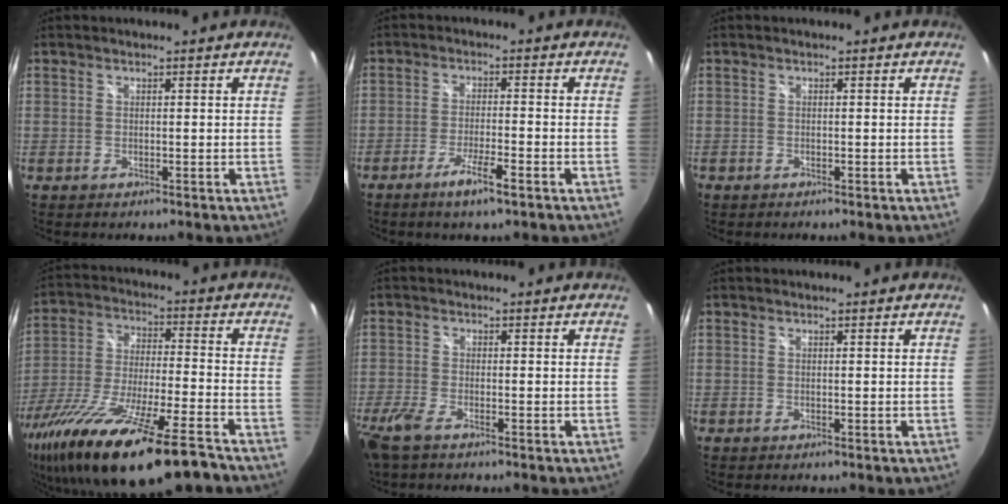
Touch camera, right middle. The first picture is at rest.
{"total": 5.8, "force": [-3.6, 0.3, 4.5], "torque": [-0.098, -0.008, -0.064]}
{"total": 0.8, "force": [-0.5, 0.5, 0.1], "torque": [-0.004, -0.002, -0.011]}
{"total": 25.9, "force": [-18.5, 4.5, 17.6], "torque": [-0.342, -0.068, -0.313]}
{"total": 5.6, "force": [-3.7, 1.8, 3.7], "torque": [-0.101, -0.017, -0.075]}
{"total": 0.0}